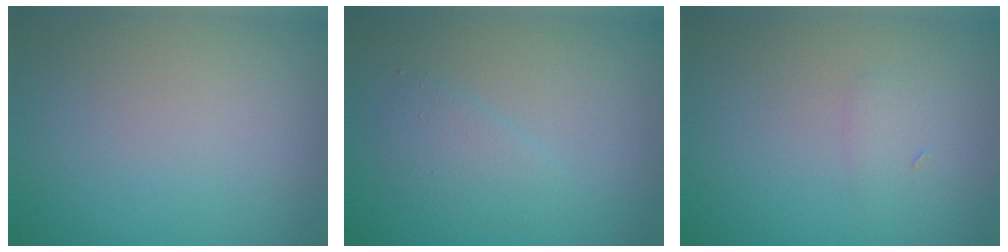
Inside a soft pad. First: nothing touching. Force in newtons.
{"total": 1.8, "press": 1.8, "slide": 0.2}
{"total": 0.8, "press": 0.8, "slide": 0.1}